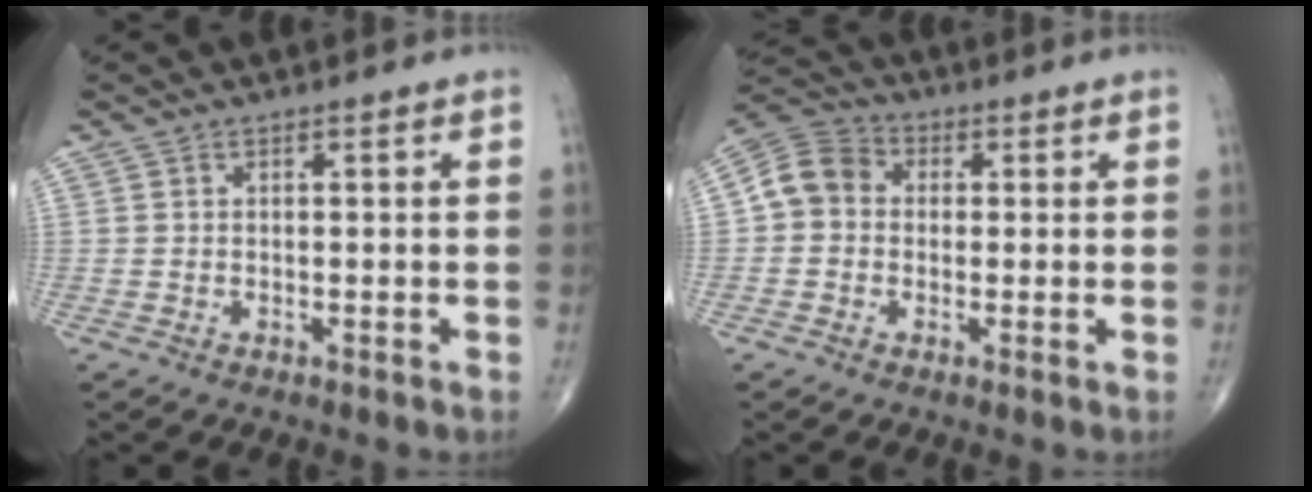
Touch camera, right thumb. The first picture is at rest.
{"total": 7.8, "force": [0.1, 6.7, 3.9], "torque": [-0.061, 0.026, -0.013]}